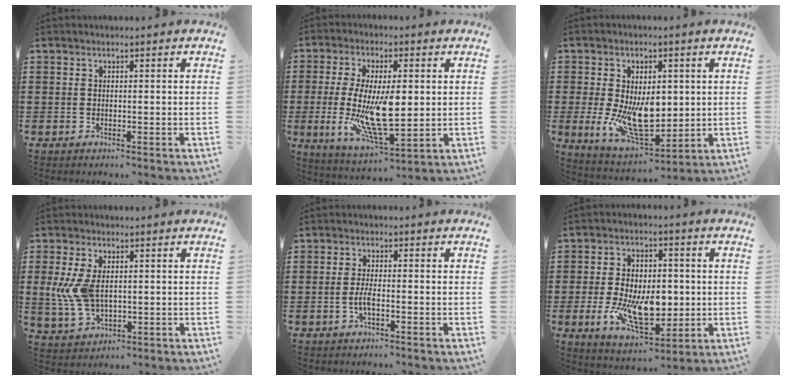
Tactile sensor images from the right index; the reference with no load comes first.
{"total": 13.1, "force": [-0.1, 5.2, 12.0], "torque": [-0.233, -0.018, -0.001]}
{"total": 11.3, "force": [-0.3, 6.5, 9.3], "torque": [-0.163, -0.007, 0.002]}
{"total": 7.4, "force": [0.5, 4.2, 6.1], "torque": [-0.153, 0.002, 0.002]}
{"total": 3.4, "force": [-1.0, 1.1, 3.0], "torque": [-0.076, -0.004, -0.025]}
{"total": 12.2, "force": [-1.8, 7.0, 9.8], "torque": [-0.181, -0.006, -0.030]}